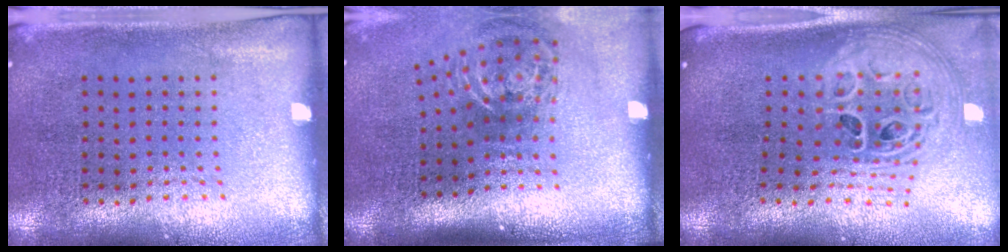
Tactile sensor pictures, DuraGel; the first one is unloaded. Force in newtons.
{"total": 1.9, "press": 1.2, "slide": 1.5}
{"total": 2.9, "press": 2.0, "slide": 2.0}